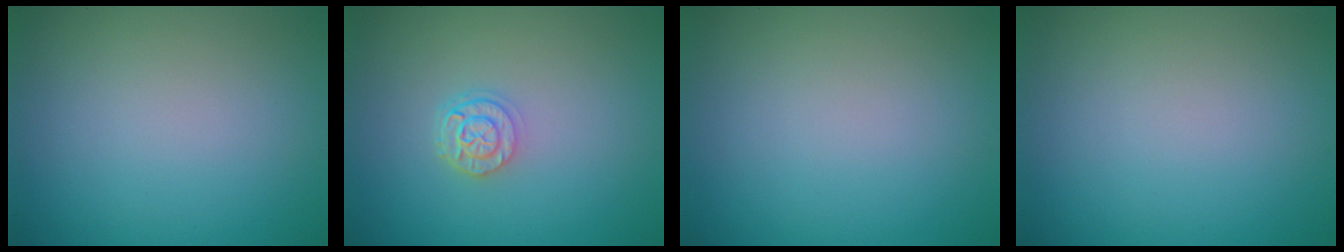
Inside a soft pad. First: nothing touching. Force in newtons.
{"total": 2.3, "press": 1.9, "slide": 1.4}
{"total": 0.0}
{"total": 0.0}